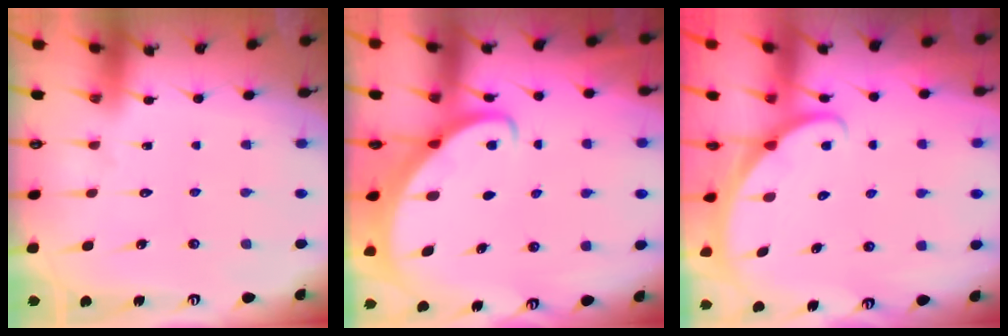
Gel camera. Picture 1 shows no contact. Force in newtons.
{"total": 3.3, "press": 3.2, "slide": 0.6}
{"total": 1.9, "press": 1.9, "slide": 0.0}